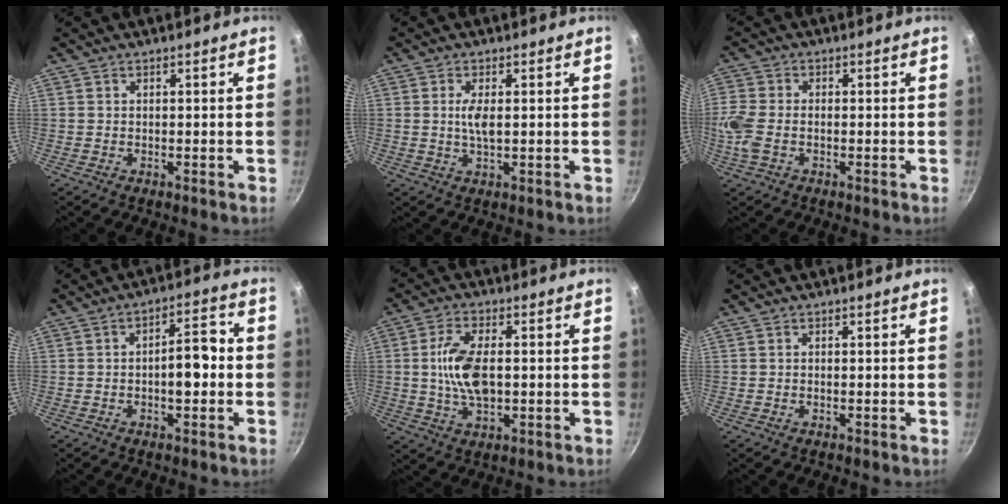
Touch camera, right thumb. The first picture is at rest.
{"total": 3.6, "force": [0.4, 1.2, 3.4], "torque": [-0.071, -0.001, 0.008]}
{"total": 6.4, "force": [-1.5, 4.0, 4.8], "torque": [-0.116, 0.003, -0.040]}
{"total": 7.1, "force": [-1.0, 3.1, 6.3], "torque": [-0.074, 0.028, -0.018]}
{"total": 10.0, "force": [0.2, 5.1, 8.6], "torque": [-0.163, 0.007, 0.003]}
{"total": 0.0}